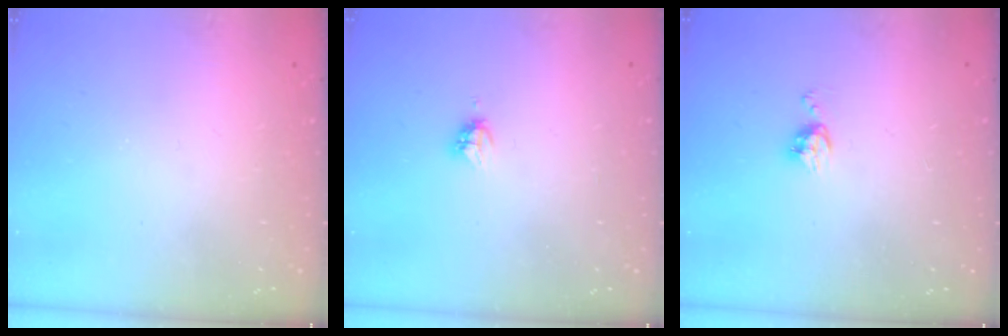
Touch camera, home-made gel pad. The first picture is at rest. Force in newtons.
{"total": 3.2, "press": 3.2, "slide": 0.4}
{"total": 6.1, "press": 6.1, "slide": 0.6}